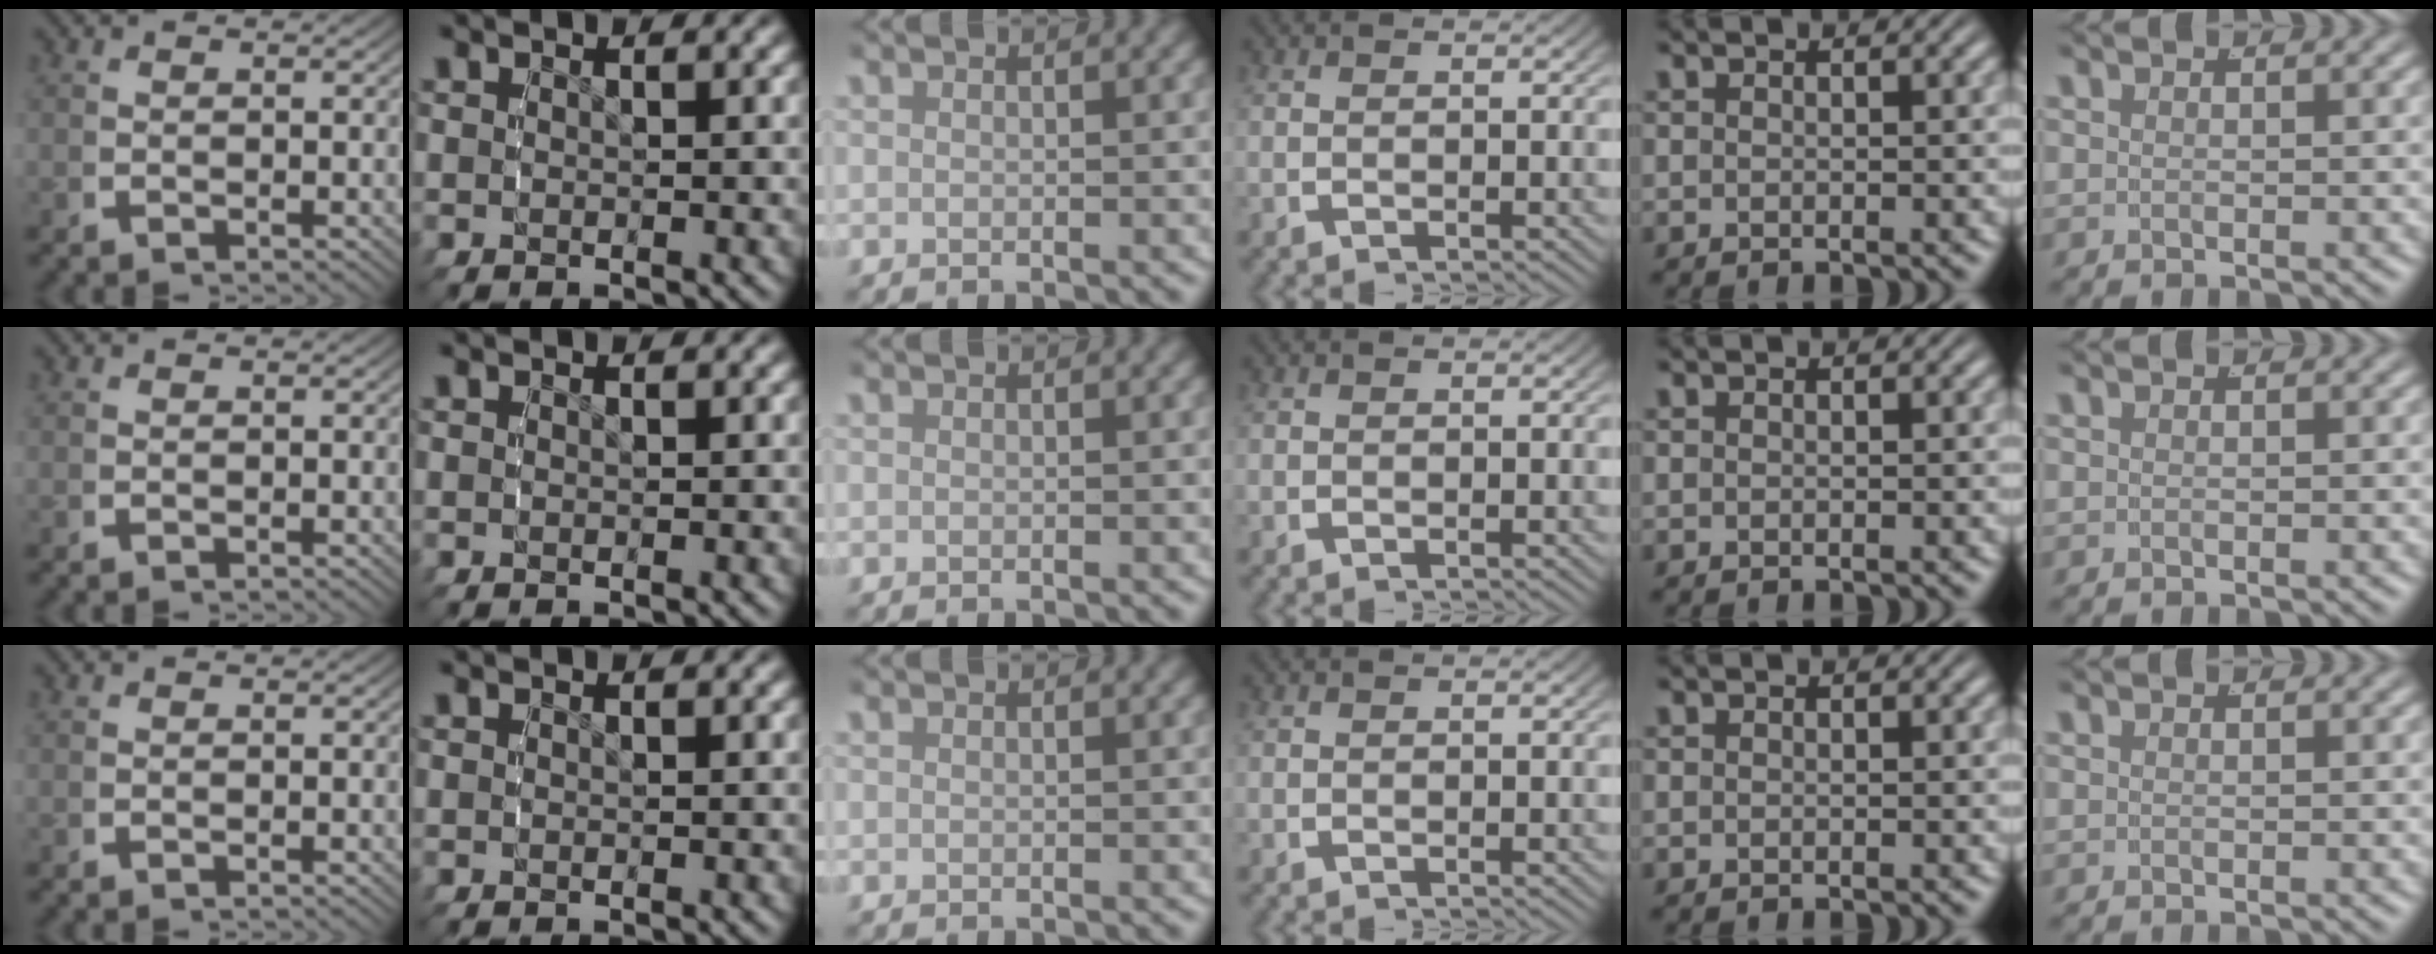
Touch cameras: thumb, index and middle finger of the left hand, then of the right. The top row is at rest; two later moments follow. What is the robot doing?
{"motion": "reach", "object": "pencil case"}